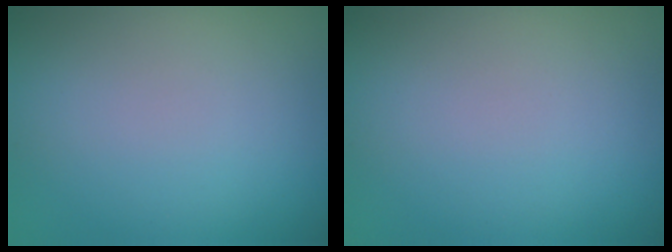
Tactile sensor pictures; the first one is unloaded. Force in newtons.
{"total": 0.0}